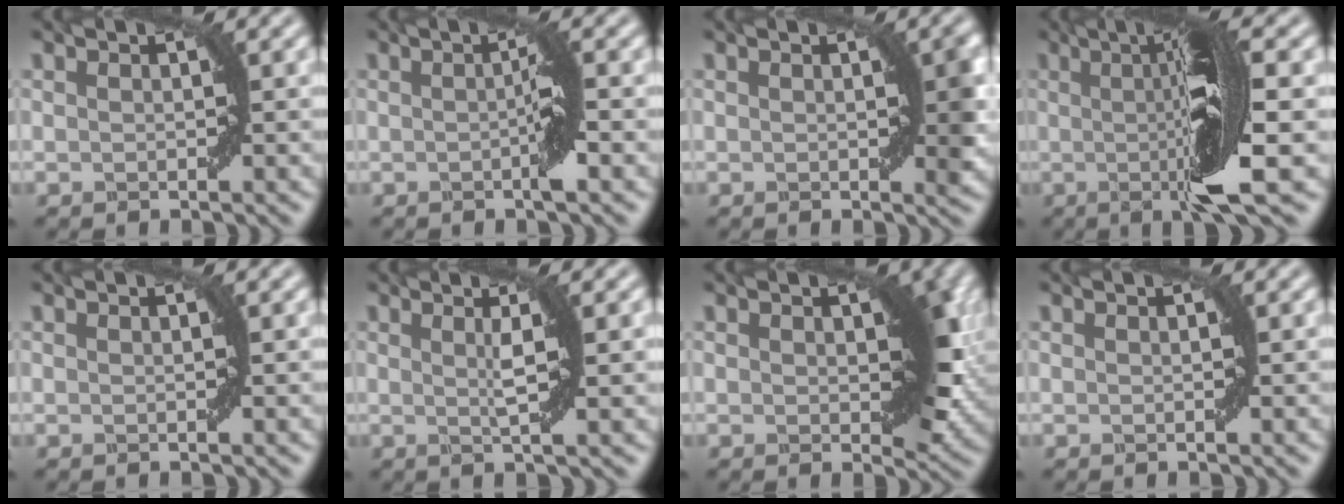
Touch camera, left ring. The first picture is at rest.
{"total": 2.2, "force": [-0.3, -0.1, 2.2], "torque": [-0.038, -0.002, -0.005]}
{"total": 2.2, "force": [0.2, 0.5, 2.1], "torque": [-0.022, -0.003, 0.004]}
{"total": 8.9, "force": [0.1, 1.4, 8.8], "torque": [-0.130, -0.008, 0.002]}
{"total": 0.0}
{"total": 2.5, "force": [0.5, 0.2, 2.5], "torque": [-0.041, 0.000, 0.007]}
{"total": 4.8, "force": [0.3, 2.8, 3.9], "torque": [-0.044, -0.005, 0.009]}
{"total": 0.0}